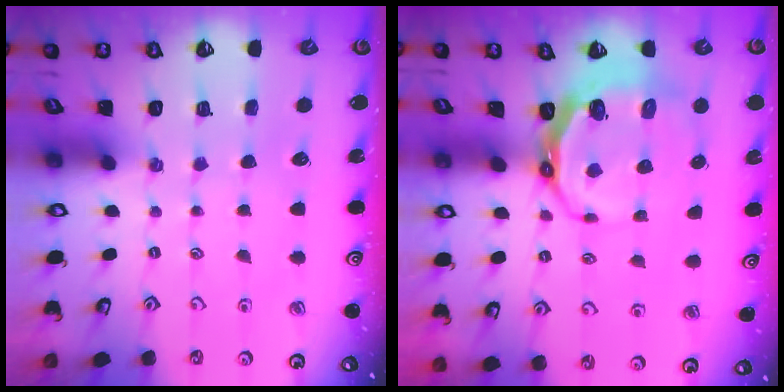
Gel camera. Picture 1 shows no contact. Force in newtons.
{"total": 8.9, "press": 7.9, "slide": 4.1}